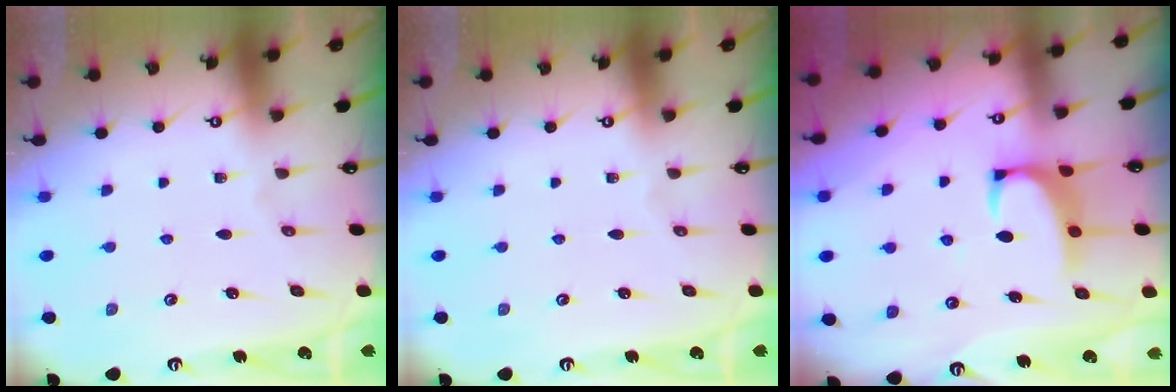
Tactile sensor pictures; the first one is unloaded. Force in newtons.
{"total": 0.0}
{"total": 3.1, "press": 3.0, "slide": 0.8}